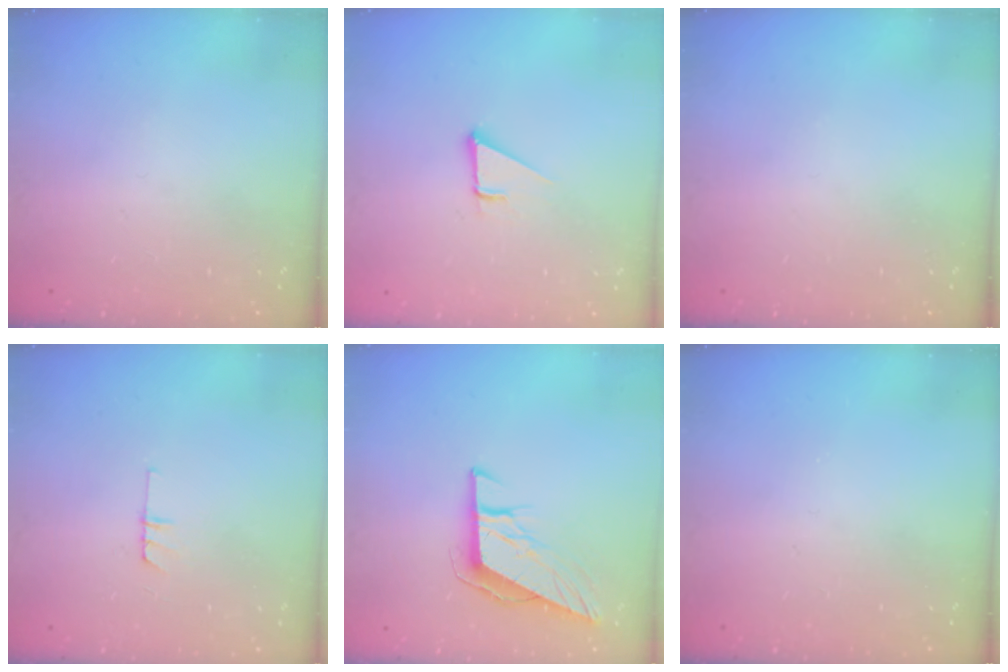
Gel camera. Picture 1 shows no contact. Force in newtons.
{"total": 3.7, "press": 2.9, "slide": 2.3}
{"total": 0.0}
{"total": 4.8, "press": 4.8, "slide": 0.4}
{"total": 10.2, "press": 9.6, "slide": 3.5}
{"total": 0.0}